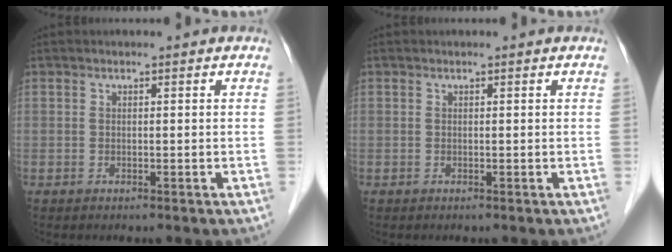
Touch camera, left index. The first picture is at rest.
{"total": 0.0}